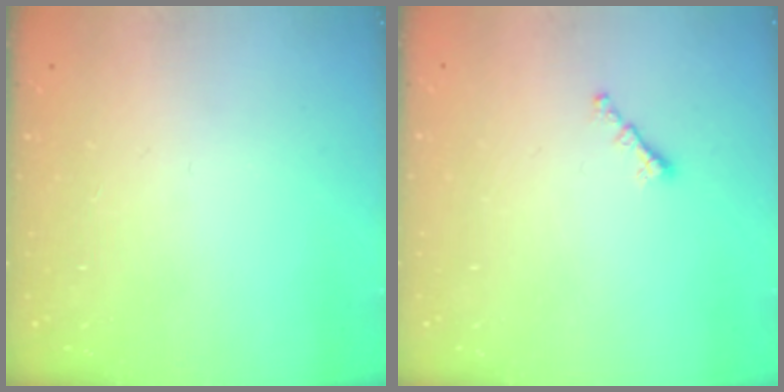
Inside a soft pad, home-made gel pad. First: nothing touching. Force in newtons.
{"total": 0.7, "press": 0.6, "slide": 0.4}